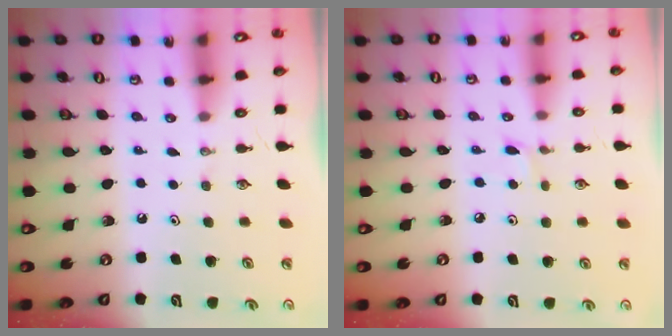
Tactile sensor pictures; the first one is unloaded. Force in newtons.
{"total": 1.4, "press": 1.4, "slide": 0.2}